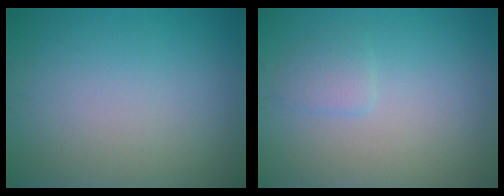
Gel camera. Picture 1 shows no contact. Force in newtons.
{"total": 1.4, "press": 1.4, "slide": 0.1}